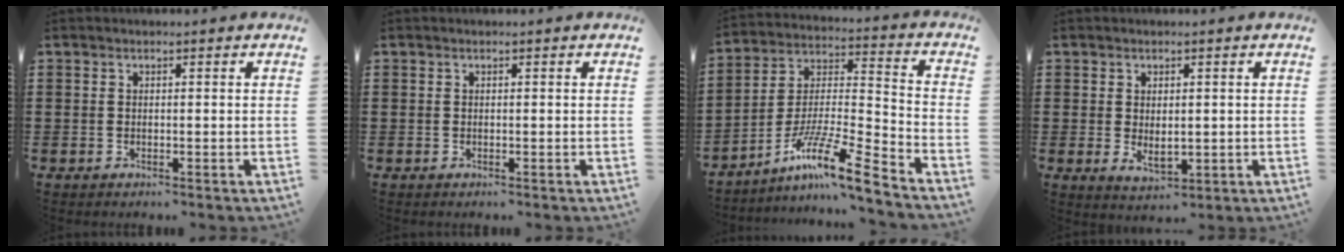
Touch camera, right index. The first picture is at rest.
{"total": 0.0}
{"total": 12.5, "force": [-9.4, 1.0, 8.2], "torque": [-0.147, 0.011, -0.181]}
{"total": 2.7, "force": [0.0, 1.5, 2.2], "torque": [-0.036, -0.002, -0.001]}